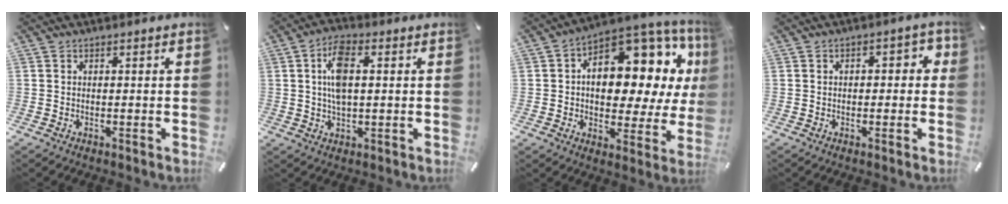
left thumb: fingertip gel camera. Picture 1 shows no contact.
{"total": 8.4, "force": [1.4, 4.0, 7.2], "torque": [-0.139, 0.003, 0.018]}
{"total": 14.7, "force": [4.3, 9.0, 10.7], "torque": [-0.140, -0.057, 0.067]}
{"total": 3.2, "force": [-0.5, 2.1, 2.4], "torque": [-0.030, 0.008, -0.017]}